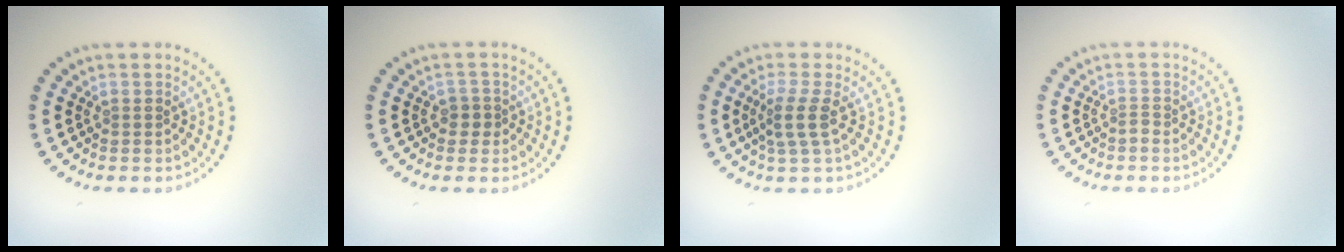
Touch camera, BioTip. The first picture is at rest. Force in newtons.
{"total": 1.3, "press": 1.1, "slide": 0.6}
{"total": 2.5, "press": 2.0, "slide": 1.5}
{"total": 0.7, "press": 0.4, "slide": 0.6}